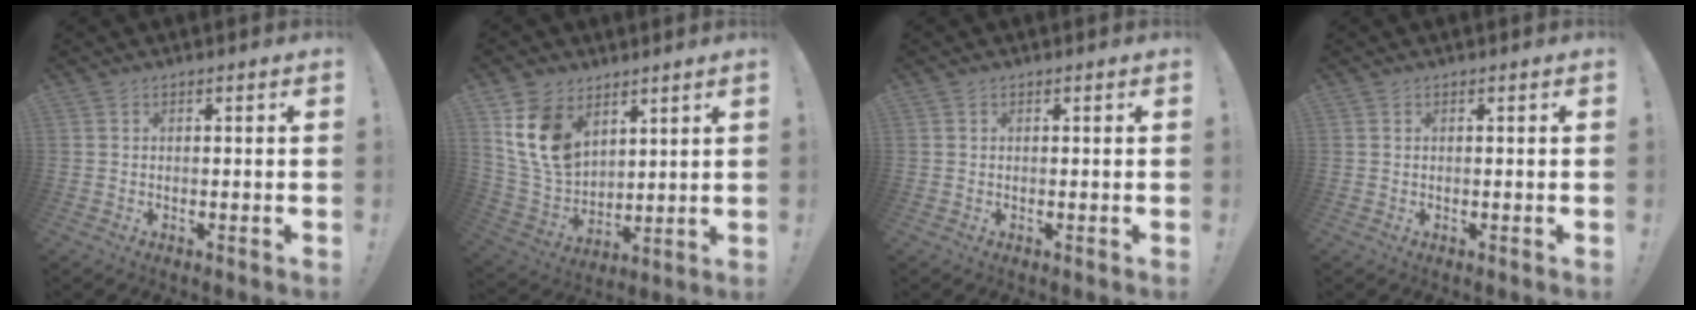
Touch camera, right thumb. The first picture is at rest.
{"total": 14.3, "force": [7.0, 9.9, 7.5], "torque": [-0.146, -0.039, 0.142]}
{"total": 0.0}
{"total": 0.0}